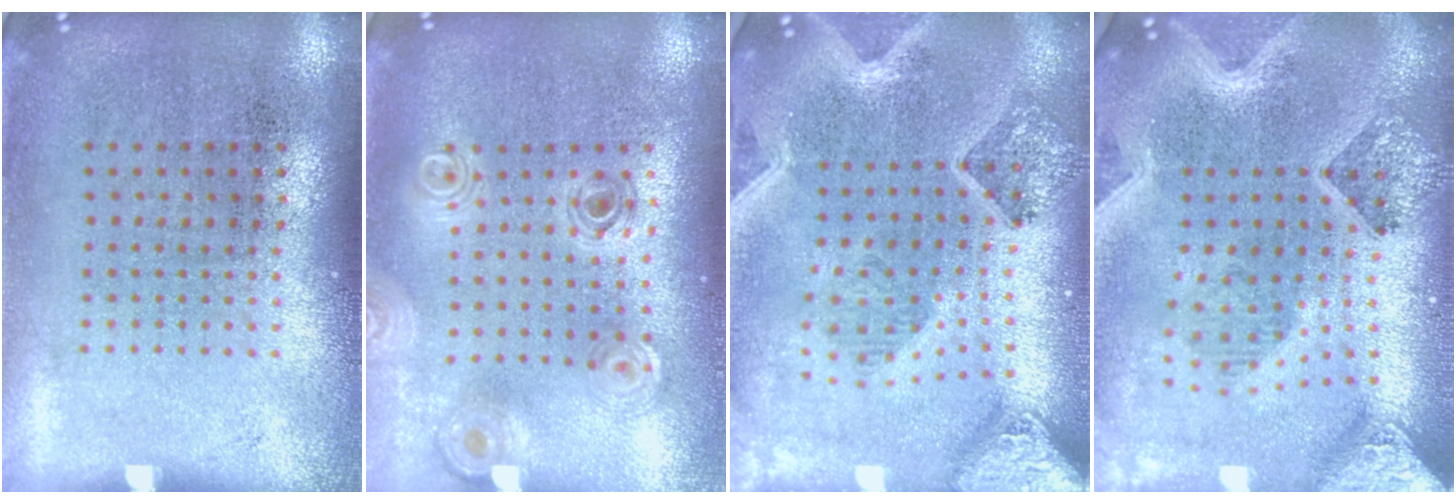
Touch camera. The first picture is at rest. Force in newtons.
{"total": 0.8, "press": 0.8, "slide": 0.1}
{"total": 2.8, "press": 2.5, "slide": 1.3}
{"total": 4.2, "press": 3.2, "slide": 2.6}